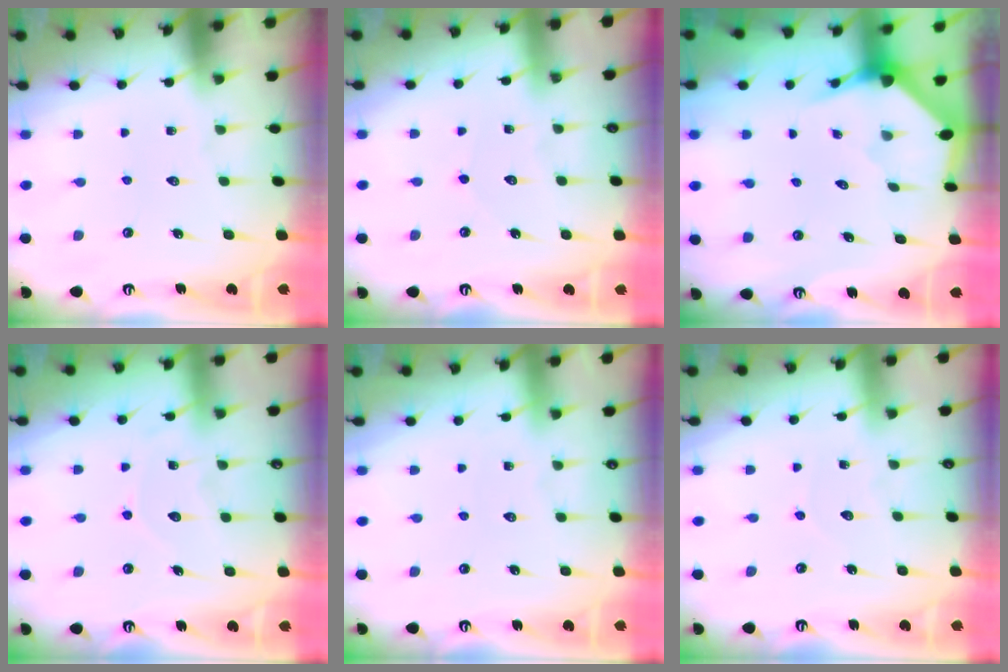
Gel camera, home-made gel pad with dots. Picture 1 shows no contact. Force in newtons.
{"total": 2.5, "press": 2.5, "slide": 0.2}
{"total": 2.8, "press": 2.8, "slide": 0.3}
{"total": 7.9, "press": 7.8, "slide": 0.8}
{"total": 1.1, "press": 1.1, "slide": 0.2}
{"total": 3.7, "press": 3.7, "slide": 0.1}